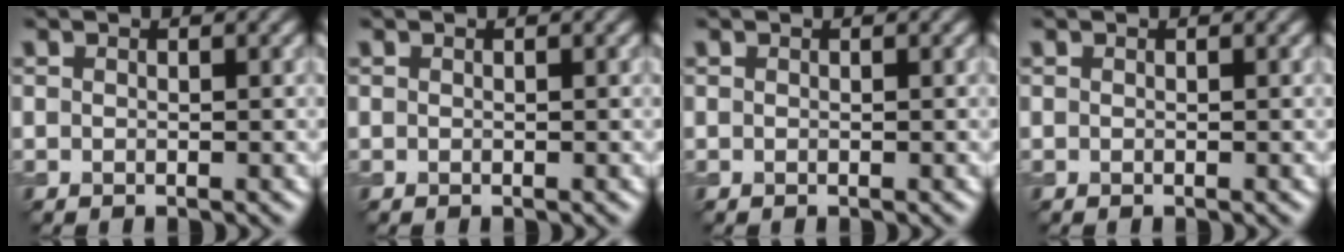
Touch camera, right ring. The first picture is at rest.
{"total": 0.0}
{"total": 0.0}
{"total": 0.0}